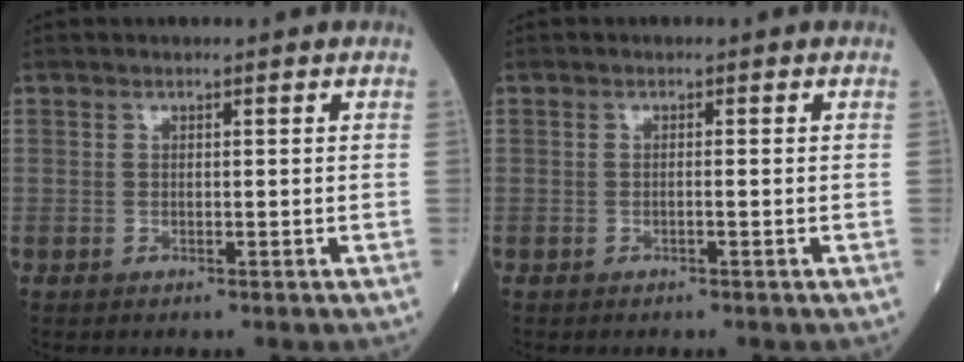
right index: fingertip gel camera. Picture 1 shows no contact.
{"total": 0.5, "force": [-0.2, -0.1, 0.4], "torque": [-0.006, 0.002, -0.006]}